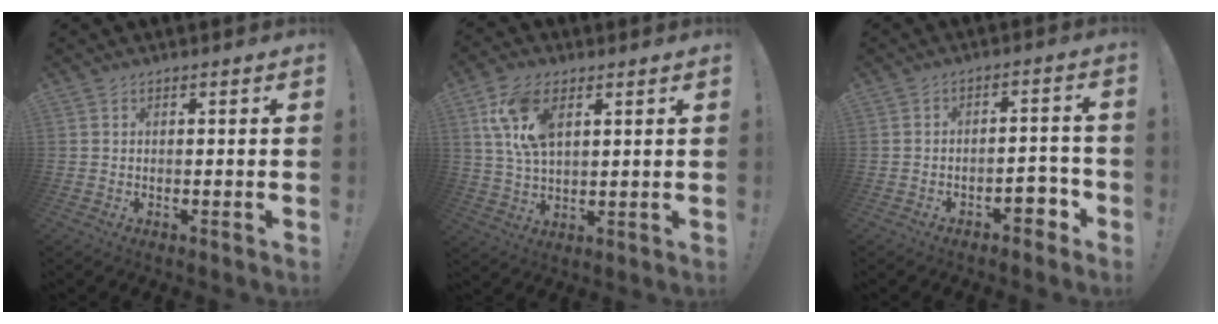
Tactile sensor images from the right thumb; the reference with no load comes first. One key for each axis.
{"total": 12.4, "fx": 5.0, "fy": 7.0, "fz": 8.9, "tx": -0.188, "ty": 0.000, "tz": 0.093}
{"total": 5.9, "fx": -3.5, "fy": 3.1, "fz": 3.7, "tx": -0.040, "ty": 0.017, "tz": -0.059}